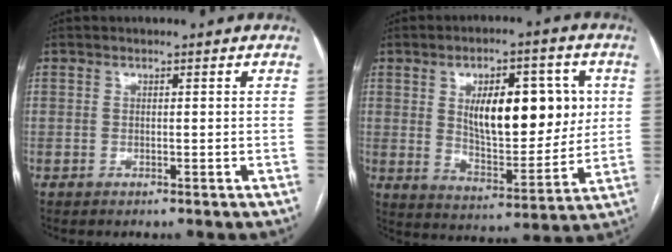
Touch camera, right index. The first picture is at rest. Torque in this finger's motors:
{"motor_torque": [1.30, 0.84, 0.34, 0.15]}